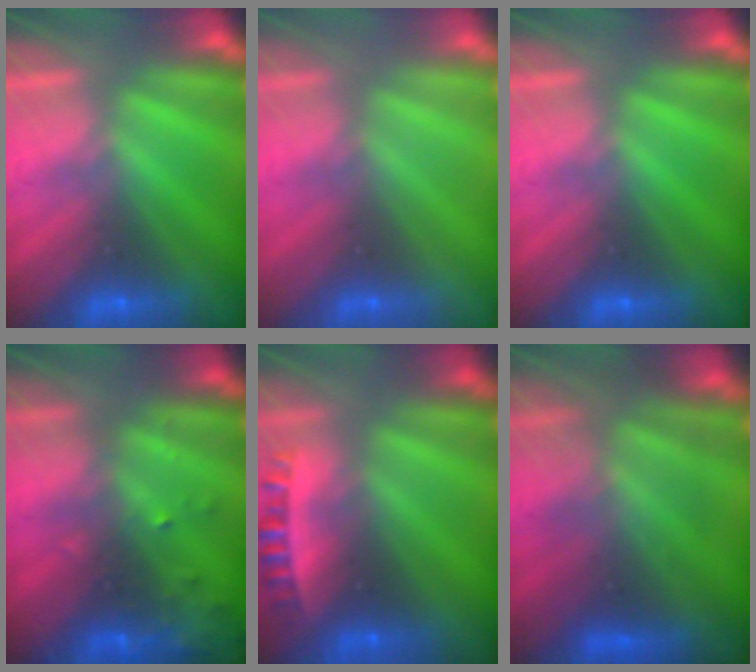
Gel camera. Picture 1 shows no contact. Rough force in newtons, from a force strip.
{"total": 2.9}
{"total": 0.0}
{"total": 6.9}
{"total": 2.4}
{"total": 3.9}